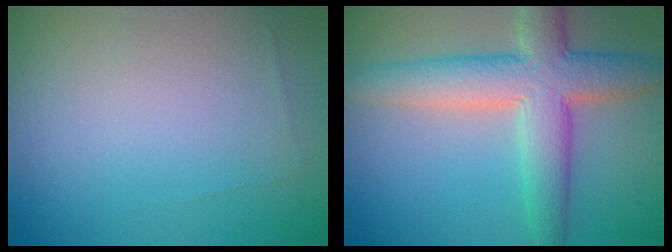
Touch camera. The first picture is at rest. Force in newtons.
{"total": 6.9, "press": 6.9, "slide": 0.5}